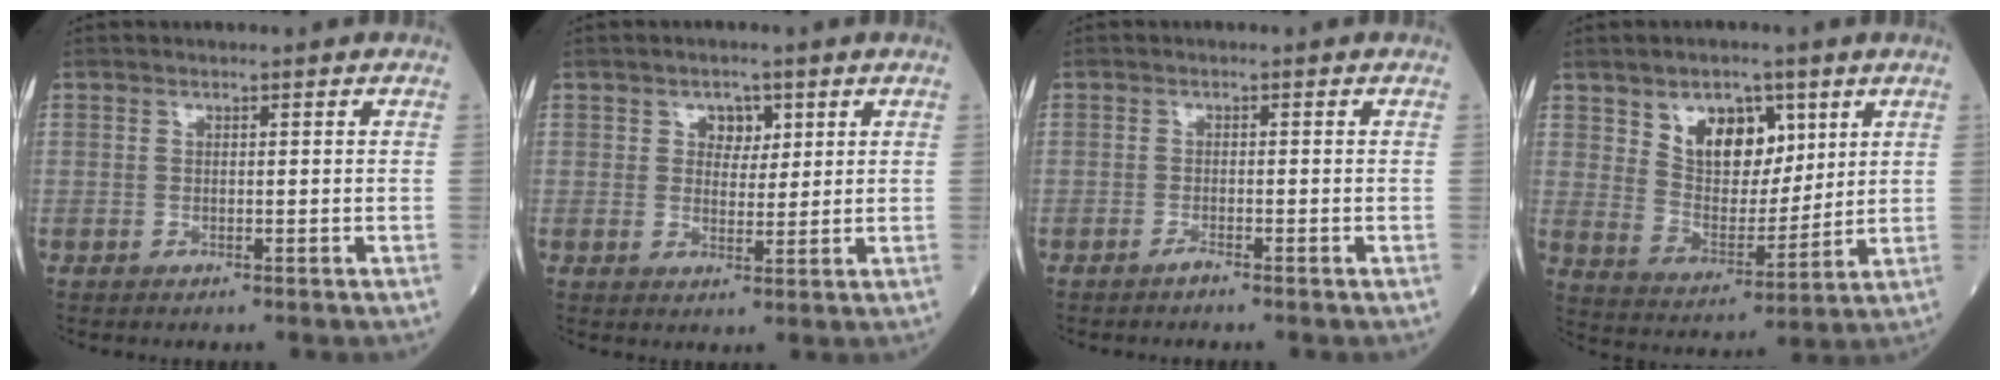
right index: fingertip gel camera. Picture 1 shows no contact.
{"total": 3.2, "force": [1.4, 2.3, 1.8], "torque": [-0.020, 0.004, 0.022]}
{"total": 0.9, "force": [-0.7, -0.2, 0.4], "torque": [-0.011, -0.002, -0.012]}
{"total": 10.0, "force": [4.9, 5.9, 6.5], "torque": [-0.115, 0.005, 0.094]}